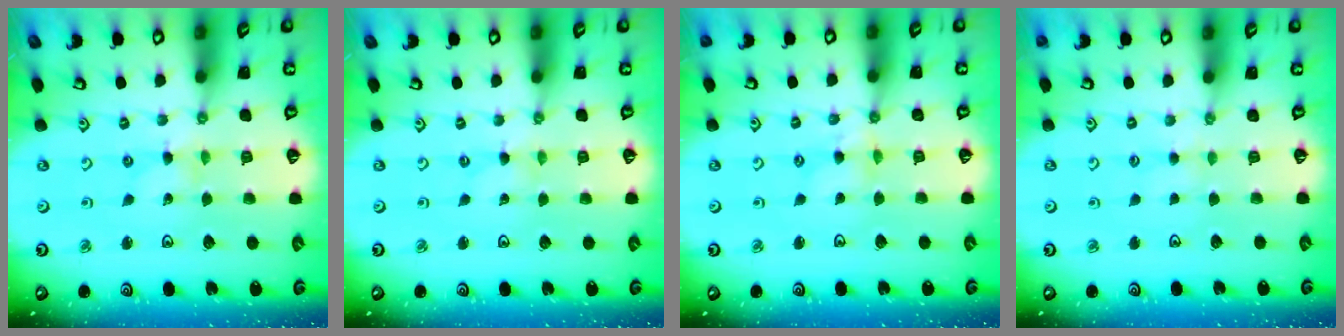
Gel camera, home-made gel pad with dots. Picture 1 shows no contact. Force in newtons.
{"total": 0.0}
{"total": 3.0, "press": 3.0, "slide": 0.2}
{"total": 1.8, "press": 1.8, "slide": 0.3}